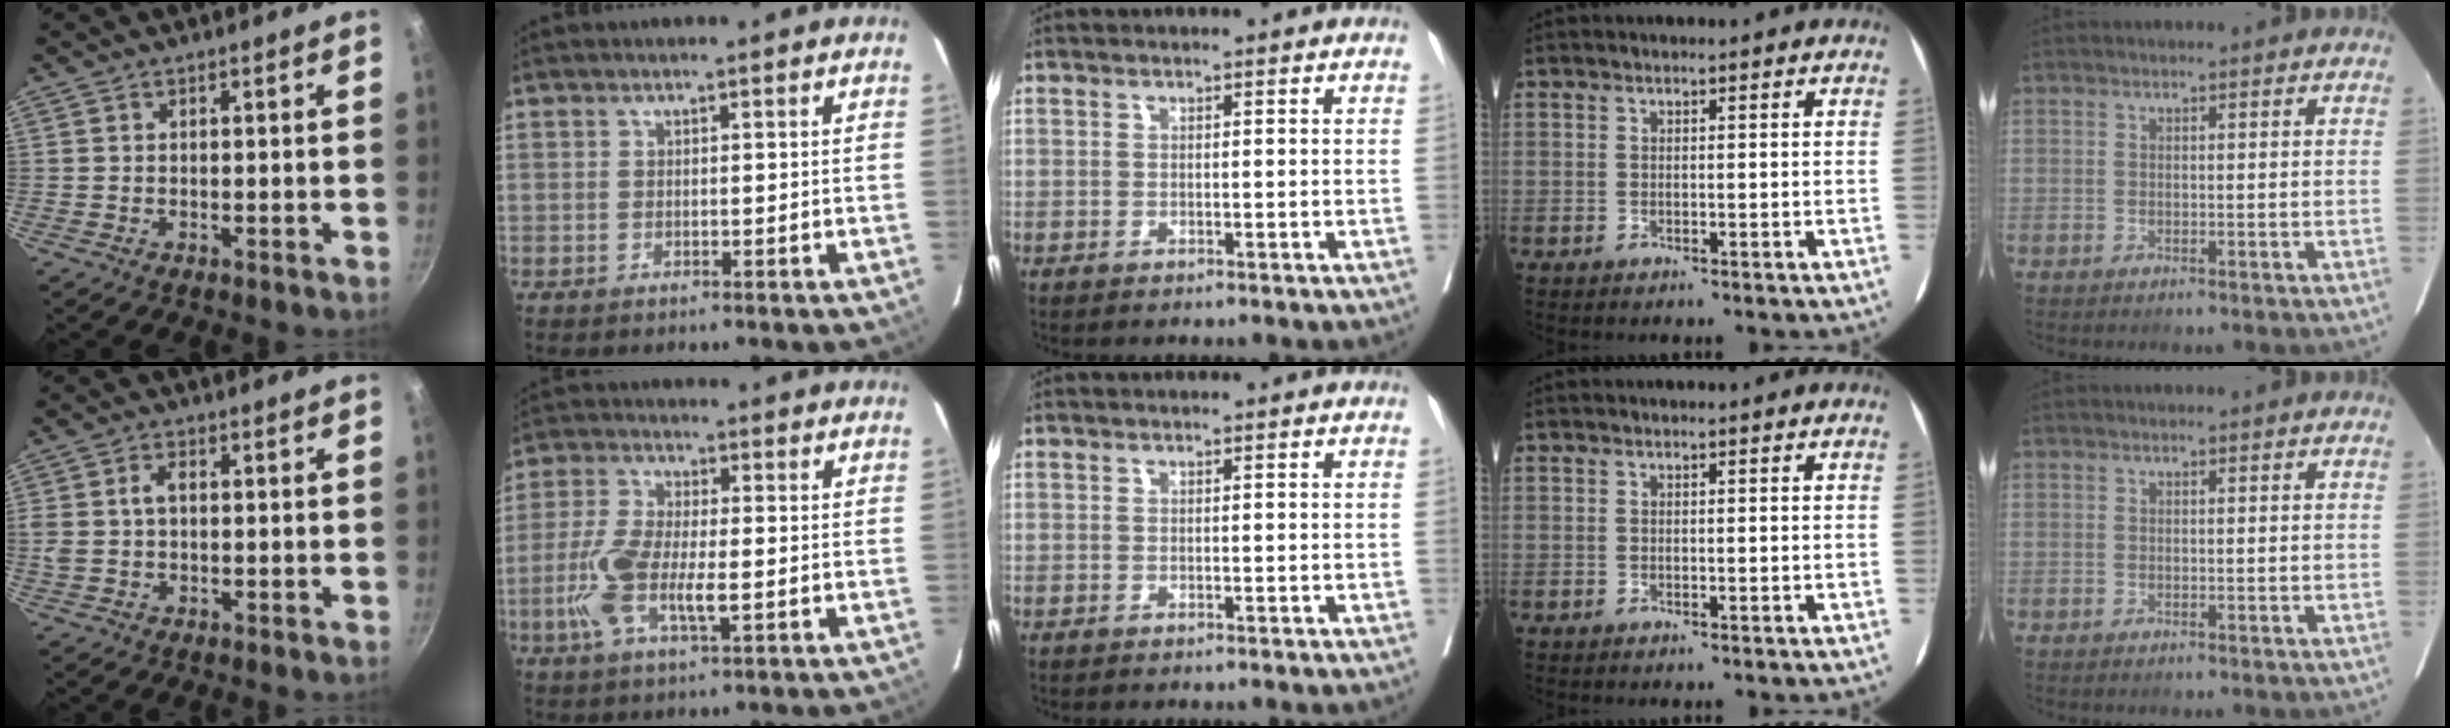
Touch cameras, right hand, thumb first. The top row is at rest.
{"thumb": {"total": 4.4, "force": [0.3, 2.9, 3.3], "torque": [-0.075, 0.014, 0.007]}, "index": {"total": 9.7, "force": [-2.1, 2.9, 9.0], "torque": [-0.196, 0.000, -0.039]}}